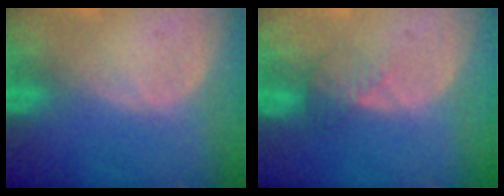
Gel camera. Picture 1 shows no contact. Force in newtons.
{"total": 2.4, "press": 2.4, "slide": 0.1}